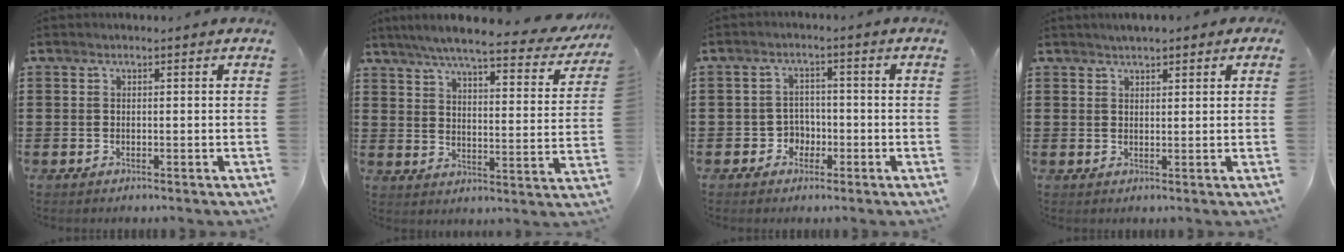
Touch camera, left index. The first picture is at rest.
{"total": 6.8, "force": [5.9, 0.1, 3.4], "torque": [-0.092, -0.036, 0.098]}
{"total": 3.0, "force": [-1.4, 2.4, 1.0], "torque": [-0.029, 0.004, -0.033]}
{"total": 1.9, "force": [1.7, 0.6, 0.6], "torque": [-0.016, 0.008, 0.031]}